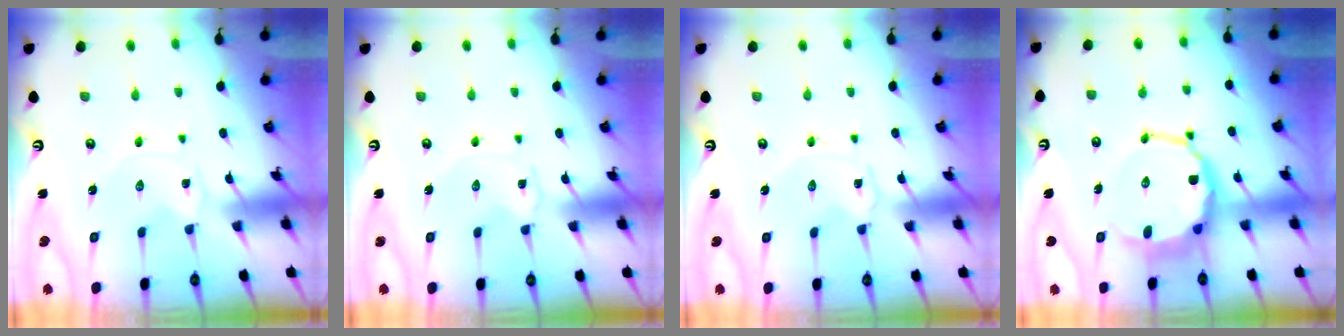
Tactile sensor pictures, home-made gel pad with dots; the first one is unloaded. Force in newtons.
{"total": 0.7, "press": 0.7, "slide": 0.1}
{"total": 1.4, "press": 1.4, "slide": 0.3}
{"total": 11.8, "press": 11.2, "slide": 3.7}